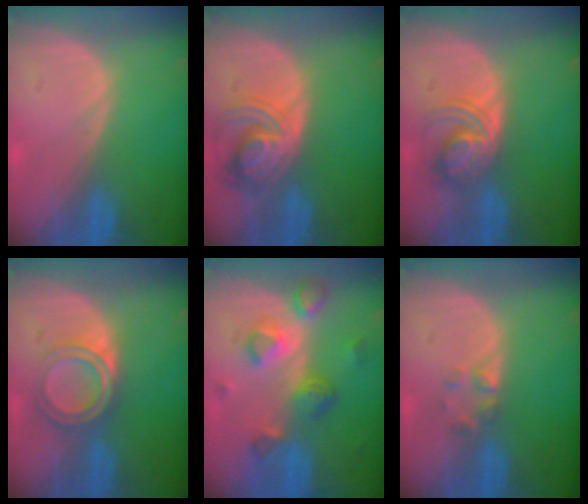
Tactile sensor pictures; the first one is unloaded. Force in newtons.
{"total": 7.2, "press": 6.8, "slide": 2.5}
{"total": 5.6, "press": 5.5, "slide": 0.8}
{"total": 5.3, "press": 4.9, "slide": 2.0}
{"total": 7.8, "press": 7.0, "slide": 3.6}
{"total": 2.0, "press": 2.0, "slide": 0.2}